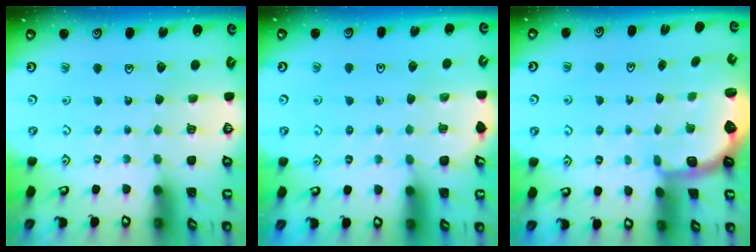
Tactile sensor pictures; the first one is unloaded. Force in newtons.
{"total": 4.0, "press": 3.6, "slide": 1.8}
{"total": 2.5, "press": 1.9, "slide": 1.7}